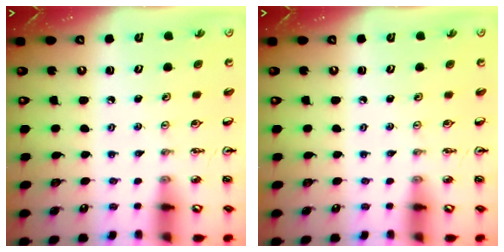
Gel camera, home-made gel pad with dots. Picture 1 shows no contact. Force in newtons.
{"total": 0.0}